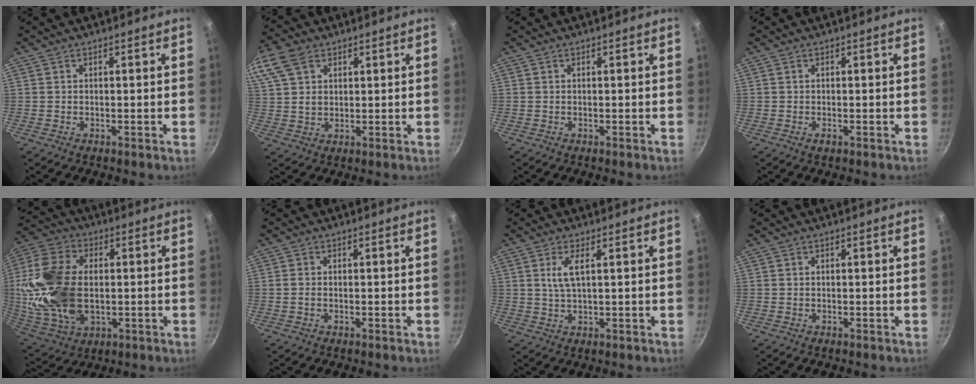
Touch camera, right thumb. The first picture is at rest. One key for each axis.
{"total": 12.0, "fx": 5.8, "fy": 8.2, "fz": 6.6, "tx": -0.142, "ty": 0.015, "tz": 0.115}
{"total": 0.0}
{"total": 1.0, "fx": -0.3, "fy": 0.6, "fz": 0.7, "tx": -0.012, "ty": 0.000, "tz": -0.005}
{"total": 22.3, "fx": 0.5, "fy": 14.2, "fz": 17.2, "tx": -0.342, "ty": 0.004, "tz": 0.013}
{"total": 1.2, "fx": -0.2, "fy": 0.9, "fz": 0.7, "tx": -0.015, "ty": 0.003, "tz": -0.005}
{"total": 4.2, "fx": 1.3, "fy": 1.2, "fz": 3.8, "tx": -0.082, "ty": 0.000, "tz": 0.028}
{"total": 0.0}